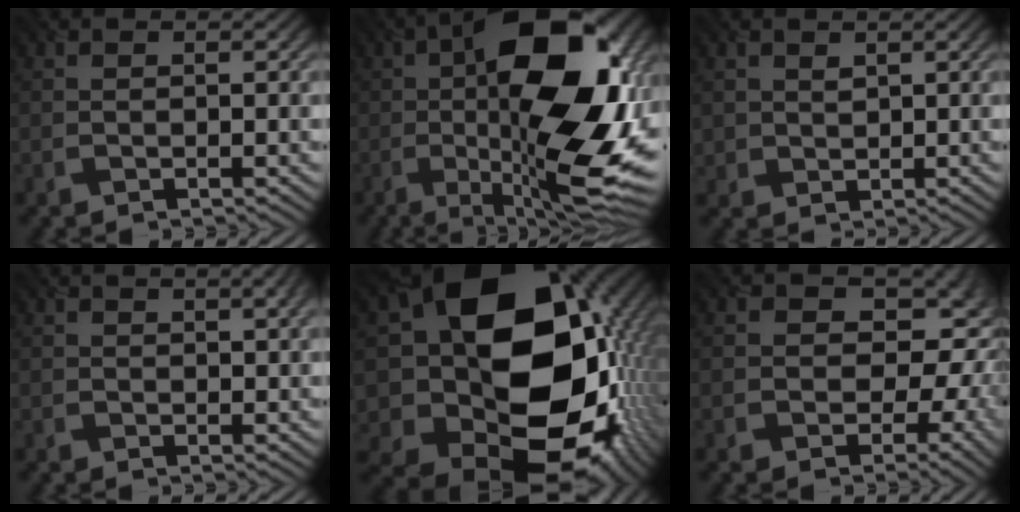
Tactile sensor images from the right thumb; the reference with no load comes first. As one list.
[{"total": 18.7, "force": [-1.0, 7.4, 17.1], "torque": [-0.271, 0.020, -0.028]}, {"total": 1.8, "force": [0.8, 1.5, -0.6], "torque": [-0.001, -0.006, 0.018]}, {"total": 2.3, "force": [1.5, 0.6, 1.6], "torque": [-0.023, 0.001, 0.023]}, {"total": 21.4, "force": [1.5, 17.4, 12.3], "torque": [-0.272, -0.068, 0.087]}, {"total": 10.6, "force": [-1.5, 8.7, 5.8], "torque": [-0.059, 0.010, -0.032]}]